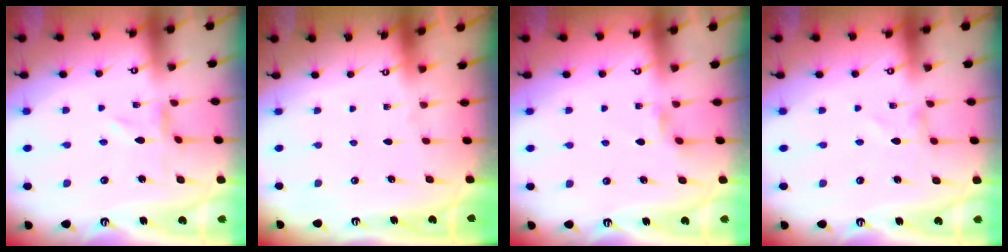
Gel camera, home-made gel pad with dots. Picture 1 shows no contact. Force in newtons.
{"total": 0.0}
{"total": 1.7, "press": 1.7, "slide": 0.4}
{"total": 0.7, "press": 0.6, "slide": 0.1}